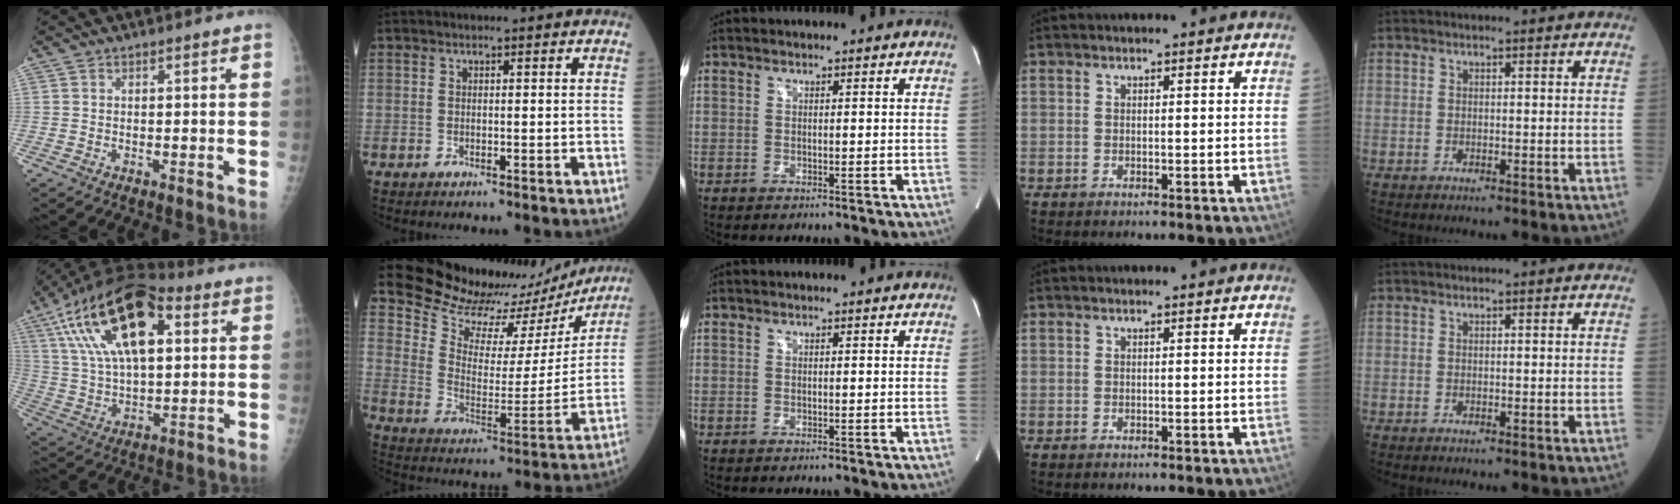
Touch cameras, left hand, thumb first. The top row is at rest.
{"thumb": {"total": 22.6, "force": [8.1, 11.1, 17.9], "torque": [-0.310, 0.005, 0.141]}, "index": {"total": 20.1, "force": [18.9, 5.1, 4.6], "torque": [-0.071, -0.032, 0.262]}}